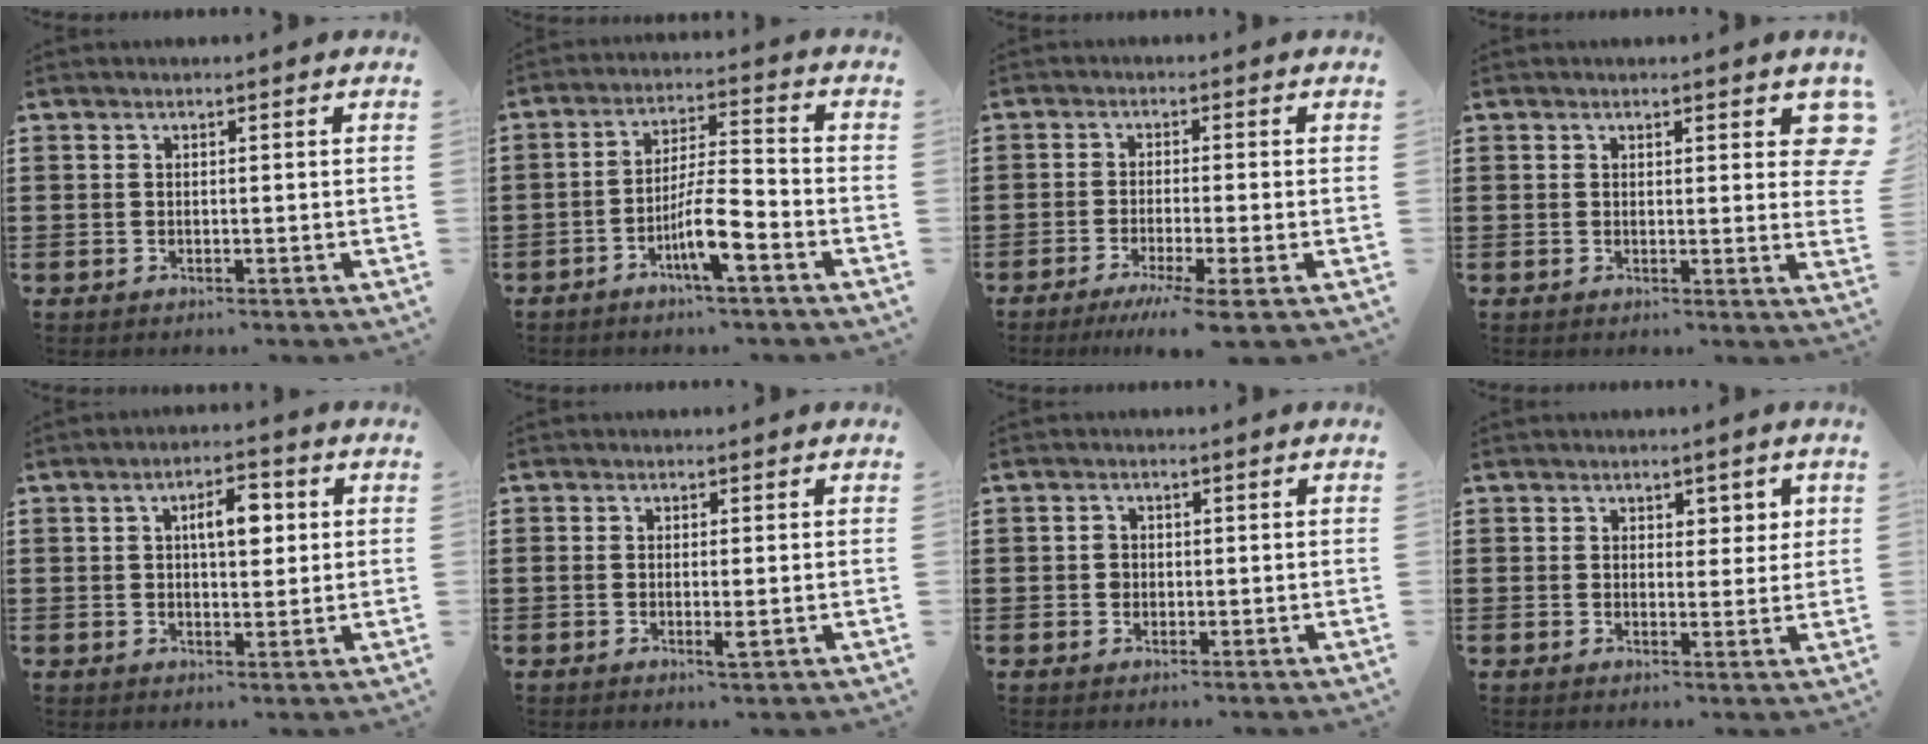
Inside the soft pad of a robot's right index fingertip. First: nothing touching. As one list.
[{"total": 7.5, "force": [-4.0, 1.4, 6.2], "torque": [-0.123, -0.003, -0.076]}, {"total": 3.9, "force": [-2.7, -0.6, 2.8], "torque": [-0.059, -0.019, -0.051]}, {"total": 2.6, "force": [1.8, 1.1, 1.6], "torque": [-0.006, -0.005, 0.026]}, {"total": 5.1, "force": [1.1, 2.1, 4.5], "torque": [-0.076, 0.006, 0.012]}, {"total": 2.1, "force": [-0.6, 0.3, 2.0], "torque": [-0.042, -0.007, -0.012]}, {"total": 1.5, "force": [0.0, 1.3, 0.8], "torque": [-0.017, 0.005, -0.001]}, {"total": 2.3, "force": [1.5, 1.6, 0.8], "torque": [-0.005, 0.003, 0.022]}]